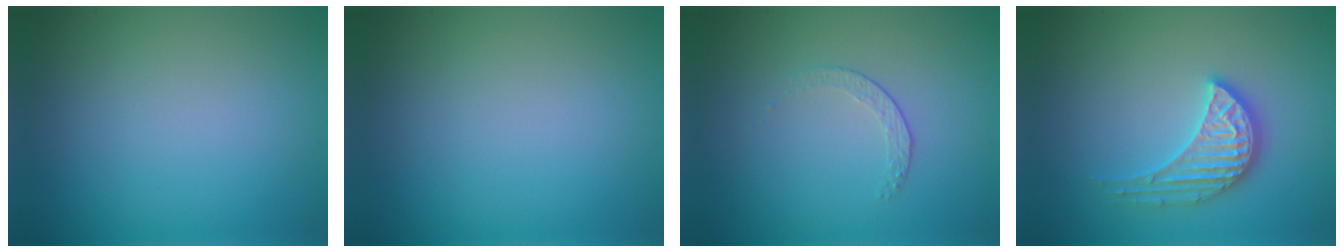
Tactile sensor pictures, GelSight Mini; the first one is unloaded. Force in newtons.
{"total": 0.0}
{"total": 1.4, "press": 0.7, "slide": 1.2}
{"total": 3.5, "press": 3.3, "slide": 1.1}